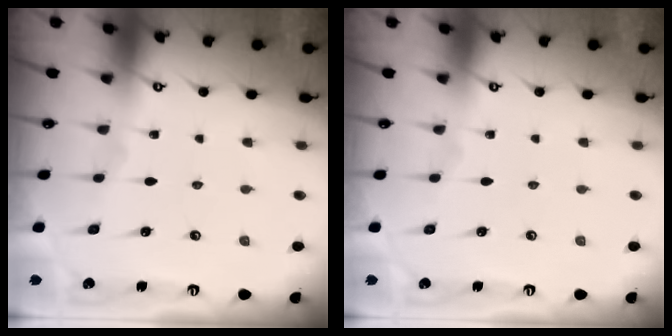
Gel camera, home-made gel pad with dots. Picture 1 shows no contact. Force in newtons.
{"total": 0.0}